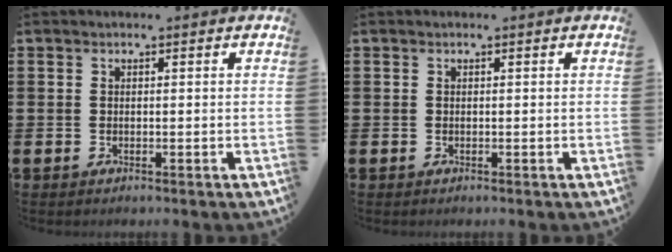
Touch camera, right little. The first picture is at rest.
{"total": 0.0}